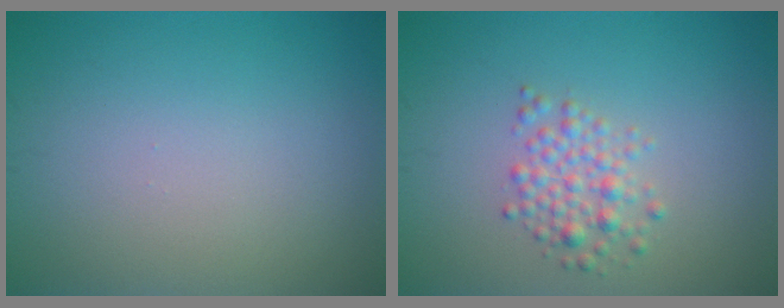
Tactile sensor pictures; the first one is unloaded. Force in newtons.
{"total": 2.5, "press": 2.5, "slide": 0.1}